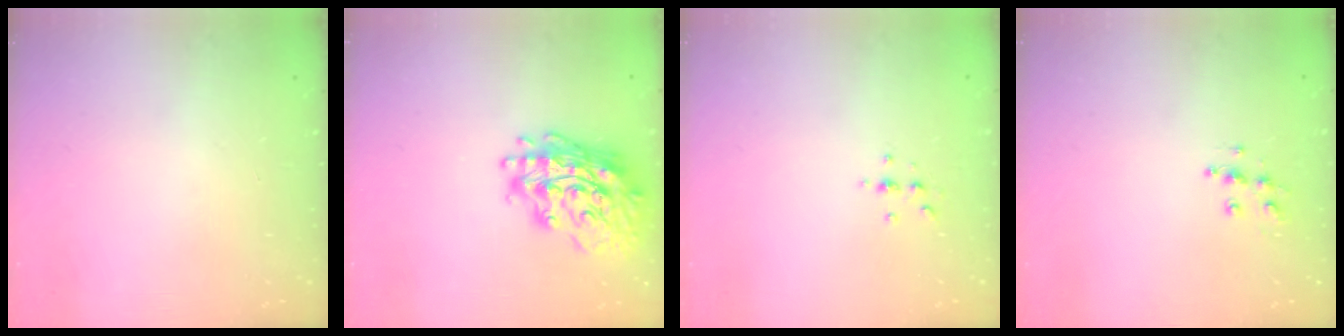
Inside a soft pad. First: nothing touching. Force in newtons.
{"total": 19.4, "press": 19.2, "slide": 3.0}
{"total": 2.4, "press": 2.4, "slide": 0.3}
{"total": 7.3, "press": 7.3, "slide": 0.1}